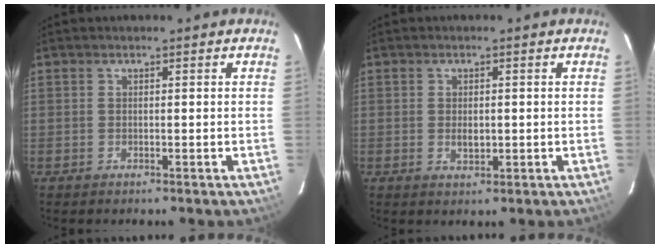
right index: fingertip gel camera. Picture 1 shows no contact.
{"total": 2.3, "force": [-0.2, 1.4, 1.8], "torque": [-0.028, -0.002, -0.001]}